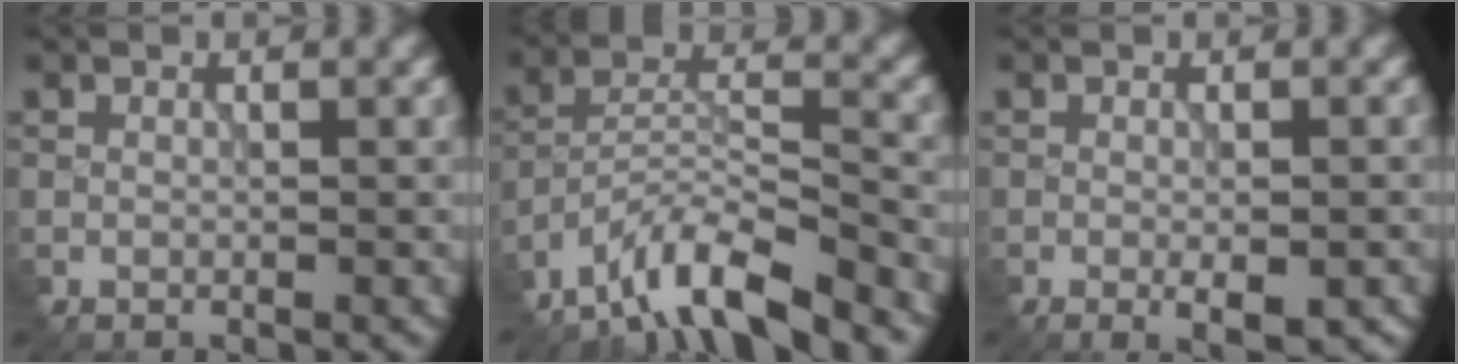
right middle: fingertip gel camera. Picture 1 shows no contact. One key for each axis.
{"total": 7.7, "fx": -6.5, "fy": 1.4, "fz": 3.9, "tx": -0.068, "ty": 0.006, "tz": -0.124}
{"total": 2.5, "fx": -1.1, "fy": 0.5, "fz": 2.1, "tx": -0.039, "ty": -0.005, "tz": -0.013}